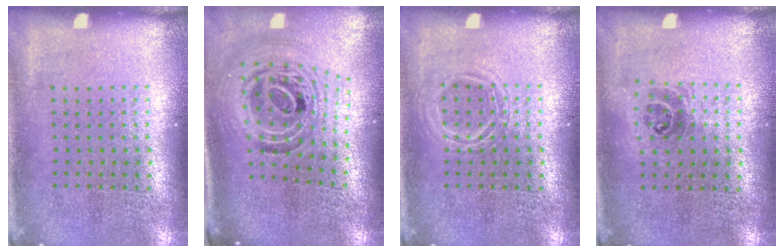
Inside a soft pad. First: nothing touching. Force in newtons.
{"total": 1.6, "press": 1.3, "slide": 0.9}
{"total": 1.3, "press": 1.3, "slide": 0.2}
{"total": 1.1, "press": 0.9, "slide": 0.6}